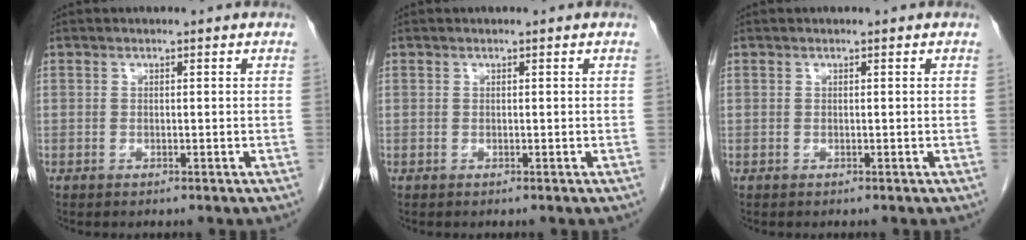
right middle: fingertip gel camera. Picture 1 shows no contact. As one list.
[{"total": 0.0}, {"total": 0.0}]